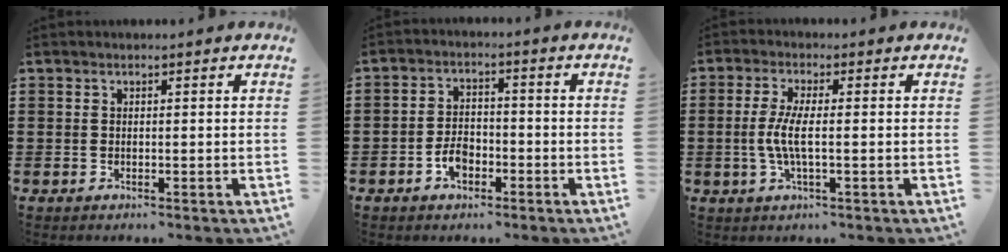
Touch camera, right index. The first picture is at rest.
{"total": 3.9, "force": [-1.9, 2.4, 2.3], "torque": [-0.051, 0.002, -0.037]}
{"total": 5.1, "force": [-0.7, 1.2, 4.9], "torque": [-0.115, -0.007, -0.023]}